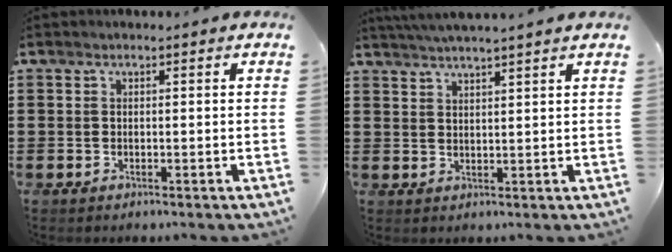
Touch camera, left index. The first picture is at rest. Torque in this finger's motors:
{"motor_torque": [2.14, 0.00, 0.57, 0.15]}